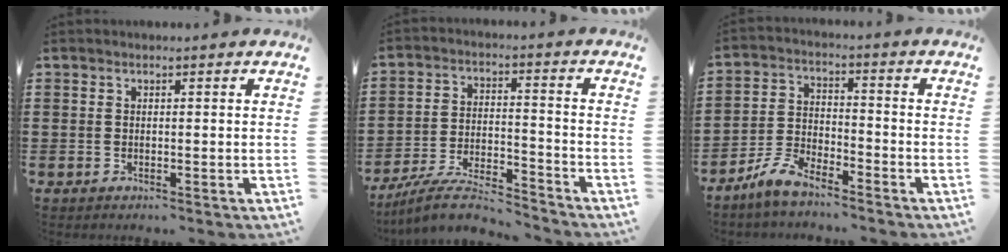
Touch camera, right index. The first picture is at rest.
{"total": 7.7, "force": [-7.1, 0.6, 2.9], "torque": [-0.065, 0.003, -0.140]}
{"total": 5.3, "force": [-4.6, 1.2, 2.3], "torque": [-0.069, 0.003, -0.096]}